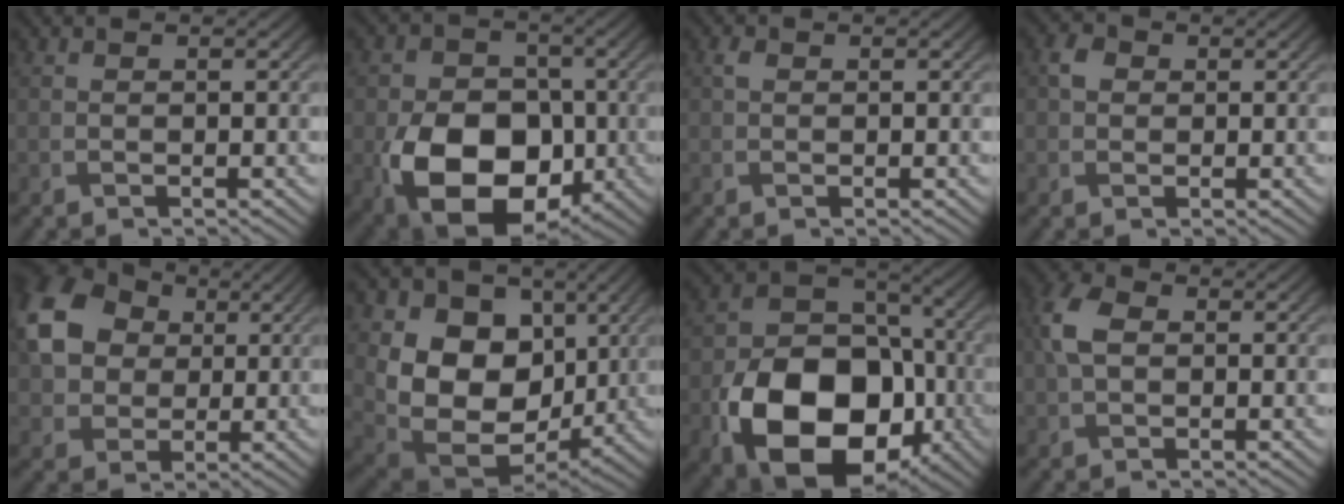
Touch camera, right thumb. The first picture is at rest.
{"total": 14.9, "force": [-4.4, 10.4, 9.7], "torque": [-0.169, -0.041, -0.080]}
{"total": 1.1, "force": [0.3, 0.8, 0.7], "torque": [-0.016, 0.002, 0.003]}
{"total": 2.1, "force": [0.3, 1.9, 1.0], "torque": [-0.020, 0.002, -0.001]}
{"total": 11.9, "force": [2.6, 9.3, 6.9], "torque": [-0.172, 0.012, 0.040]}
{"total": 14.9, "force": [2.5, 11.3, 9.3], "torque": [-0.186, -0.012, 0.052]}
{"total": 17.9, "force": [-6.7, 12.4, 11.1], "torque": [-0.184, -0.057, -0.108]}
{"total": 4.7, "force": [0.6, 3.1, 3.4], "torque": [-0.087, 0.009, 0.004]}